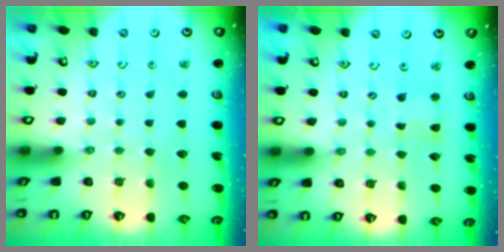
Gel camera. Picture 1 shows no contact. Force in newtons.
{"total": 2.3, "press": 2.3, "slide": 0.3}